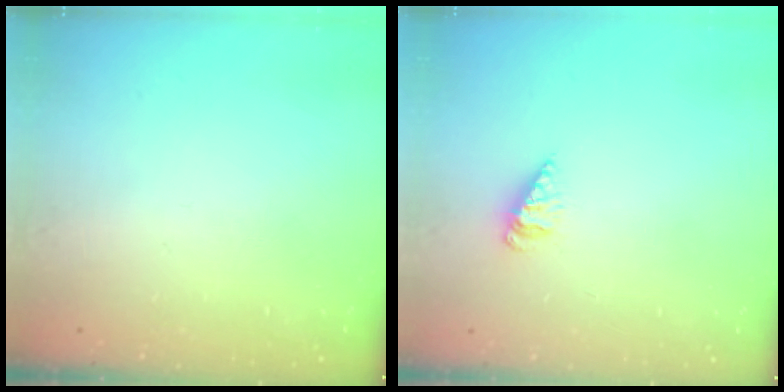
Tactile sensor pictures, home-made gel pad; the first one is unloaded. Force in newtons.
{"total": 2.8, "press": 2.8, "slide": 0.2}